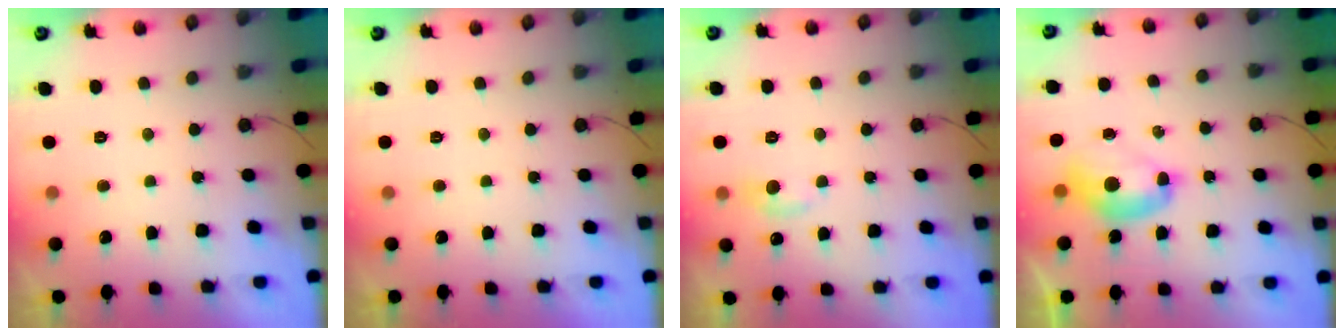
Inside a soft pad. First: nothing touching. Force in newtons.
{"total": 0.0}
{"total": 4.9, "press": 4.8, "slide": 0.7}
{"total": 9.0, "press": 9.0, "slide": 0.8}